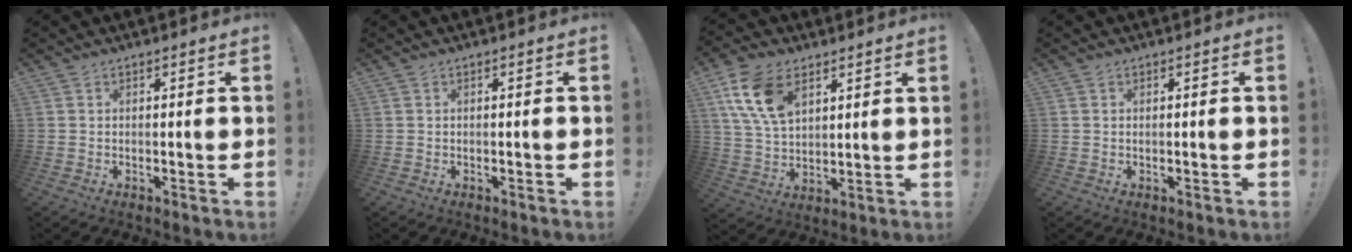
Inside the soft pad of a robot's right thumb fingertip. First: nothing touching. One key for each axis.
{"total": 0.6, "fx": -0.5, "fy": -0.1, "fz": 0.3, "tx": -0.010, "ty": 0.000, "tz": -0.008}
{"total": 15.3, "fx": 7.2, "fy": 9.7, "fz": 9.3, "tx": -0.173, "ty": -0.021, "tz": 0.139}
{"total": 0.5, "fx": 0.4, "fy": 0.1, "fz": 0.3, "tx": -0.006, "ty": 0.001, "tz": 0.007}